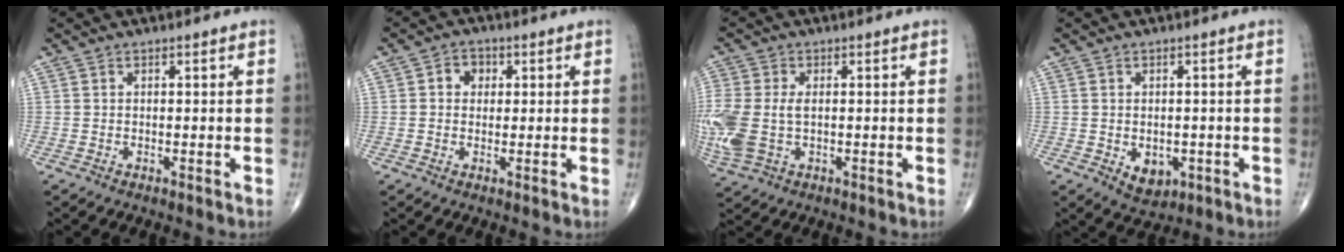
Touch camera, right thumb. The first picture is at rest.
{"total": 3.4, "force": [0.7, 2.9, 1.6], "torque": [-0.006, 0.007, 0.006]}
{"total": 12.4, "force": [-0.6, 7.9, 9.5], "torque": [-0.267, -0.003, -0.003]}
{"total": 4.7, "force": [-1.2, 3.4, 3.1], "torque": [-0.027, -0.001, -0.004]}